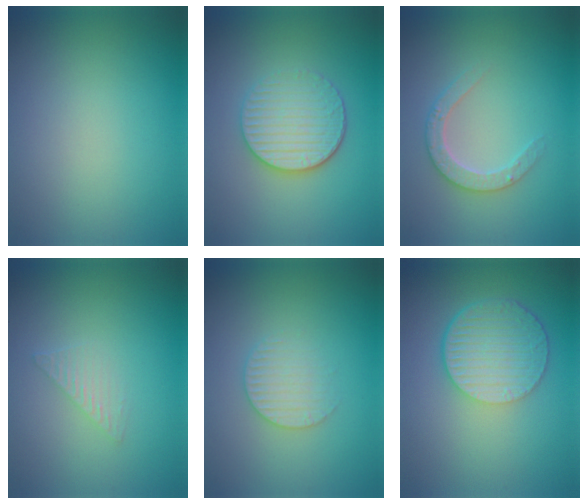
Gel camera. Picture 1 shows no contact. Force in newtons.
{"total": 4.3, "press": 3.5, "slide": 2.5}
{"total": 2.7, "press": 2.6, "slide": 0.5}
{"total": 1.4, "press": 1.4, "slide": 0.1}
{"total": 2.2, "press": 2.1, "slide": 0.5}
{"total": 6.5, "press": 4.5, "slide": 4.7}